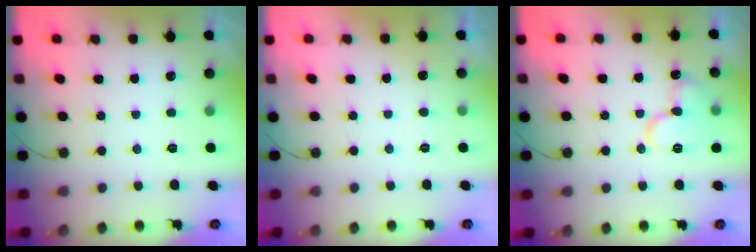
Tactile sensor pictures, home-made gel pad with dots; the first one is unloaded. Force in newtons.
{"total": 3.4, "press": 3.4, "slide": 0.2}
{"total": 12.9, "press": 12.8, "slide": 1.7}